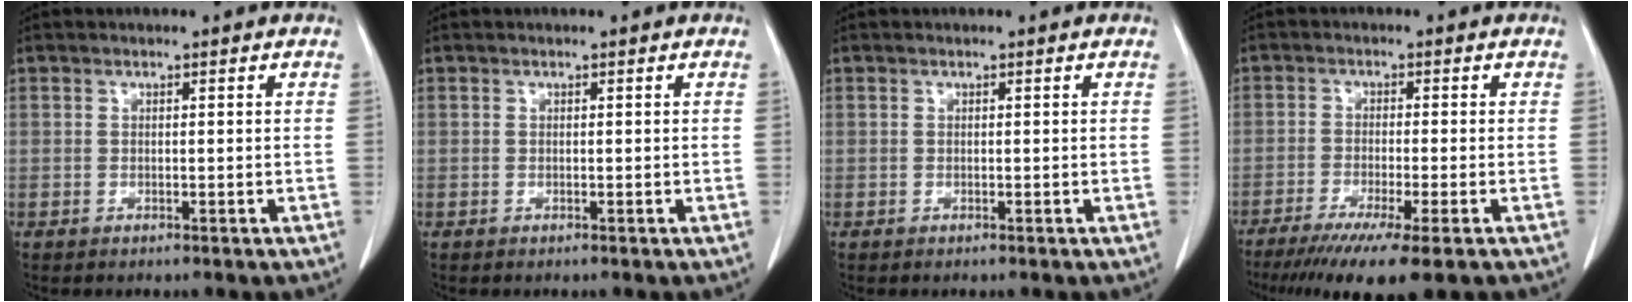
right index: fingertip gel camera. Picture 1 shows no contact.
{"total": 0.0}
{"total": 0.0}
{"total": 10.9, "force": [-7.5, 0.3, 7.9], "torque": [-0.118, -0.027, -0.116]}